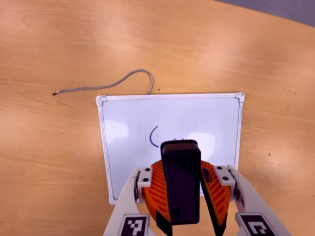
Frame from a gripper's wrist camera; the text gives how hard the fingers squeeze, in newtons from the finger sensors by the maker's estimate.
{"total": 9.8, "left": 9.9, "right": 9.7}